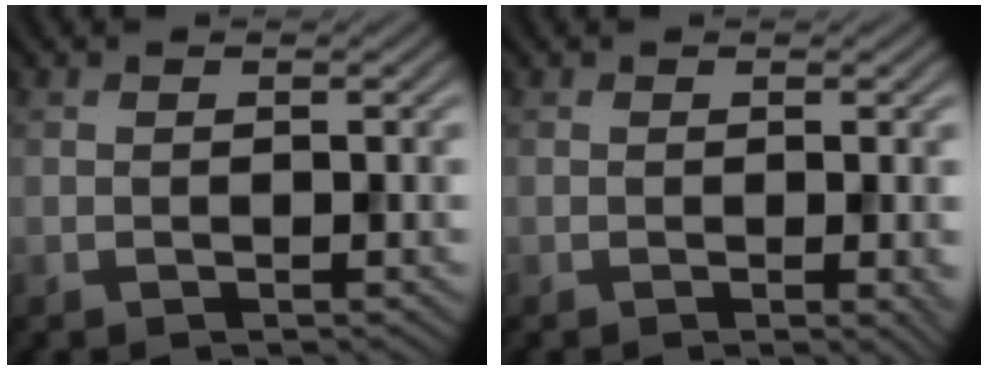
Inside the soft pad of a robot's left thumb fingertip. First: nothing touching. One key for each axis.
{"total": 1.3, "fx": -0.1, "fy": 0.1, "fz": 1.2, "tx": -0.017, "ty": -0.005, "tz": -0.004}